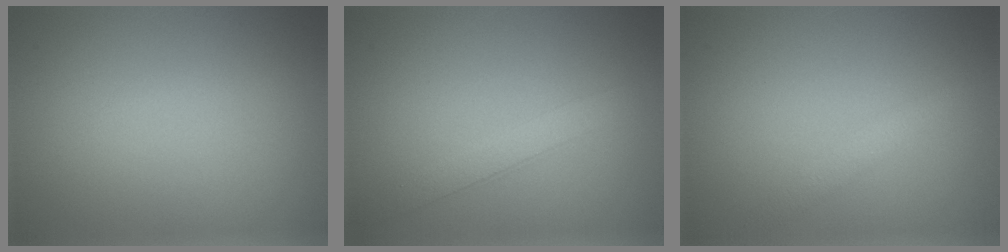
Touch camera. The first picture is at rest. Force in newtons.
{"total": 2.3, "press": 2.3, "slide": 0.1}
{"total": 1.5, "press": 1.5, "slide": 0.1}